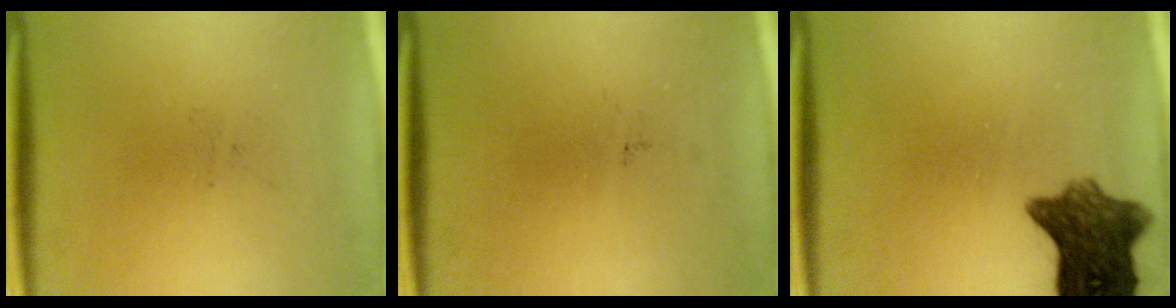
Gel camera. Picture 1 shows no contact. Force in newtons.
{"total": 0.0}
{"total": 9.0}